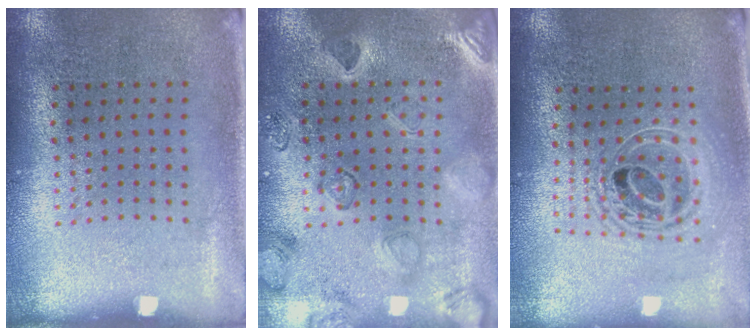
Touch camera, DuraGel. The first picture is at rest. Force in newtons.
{"total": 2.4, "press": 2.3, "slide": 0.7}
{"total": 2.0, "press": 1.5, "slide": 1.3}